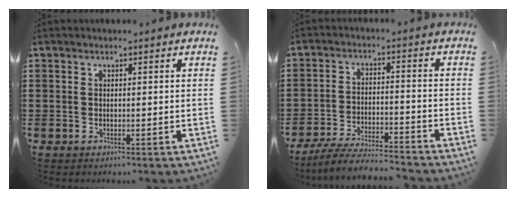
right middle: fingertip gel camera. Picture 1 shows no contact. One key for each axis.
{"total": 6.3, "fx": -5.9, "fy": 0.3, "fz": 2.2, "tx": -0.052, "ty": -0.009, "tz": -0.117}